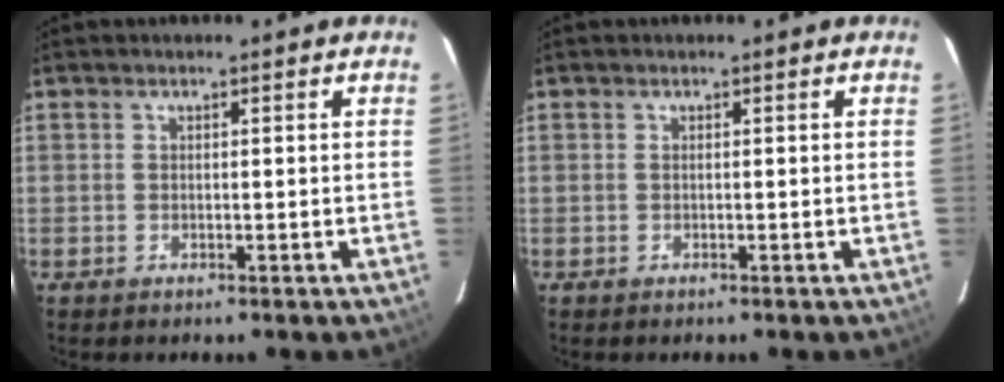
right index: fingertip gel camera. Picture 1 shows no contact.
{"total": 0.0}